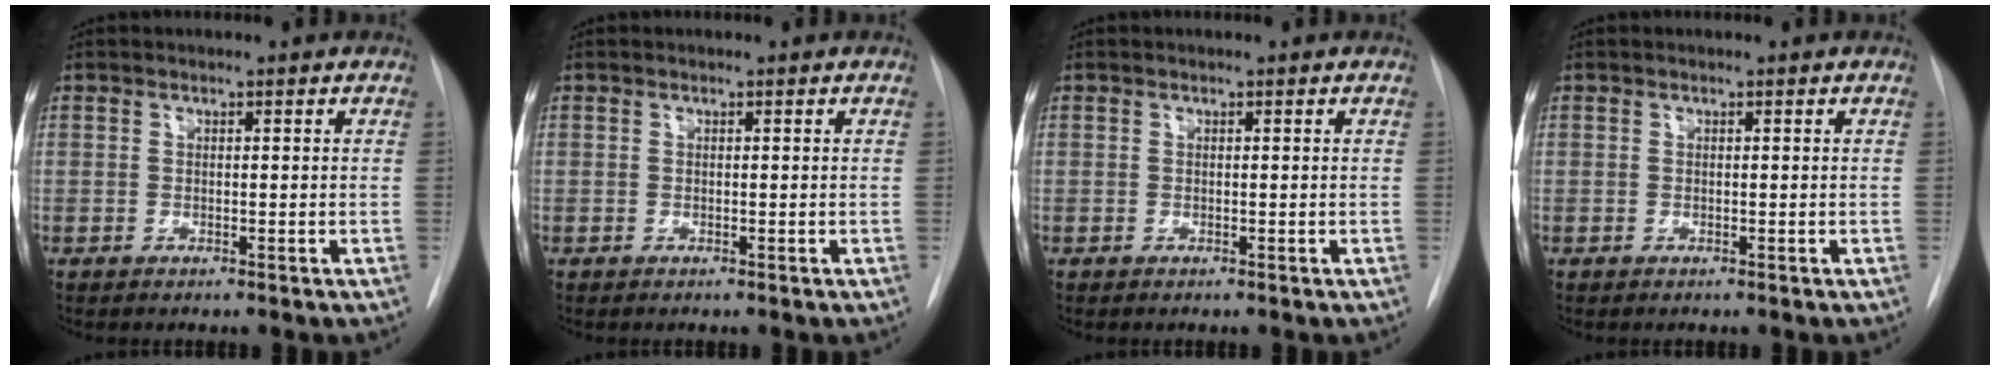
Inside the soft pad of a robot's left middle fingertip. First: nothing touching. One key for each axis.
{"total": 0.0}
{"total": 0.0}
{"total": 0.0}